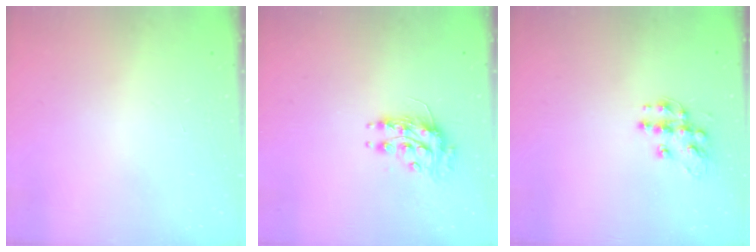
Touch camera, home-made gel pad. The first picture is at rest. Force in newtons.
{"total": 8.5, "press": 8.5, "slide": 0.6}
{"total": 10.8, "press": 10.8, "slide": 0.6}